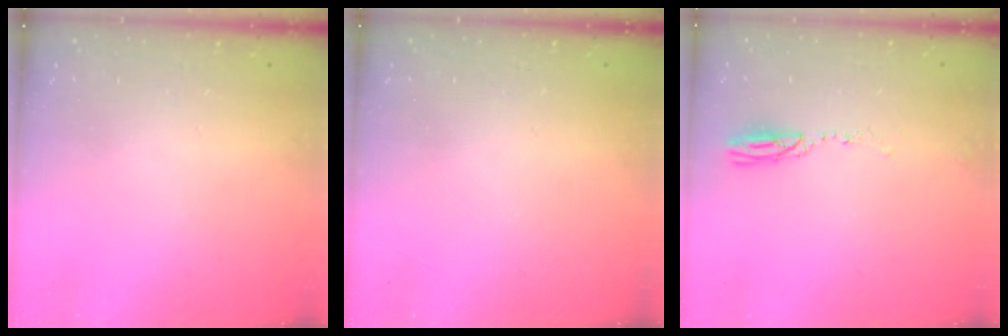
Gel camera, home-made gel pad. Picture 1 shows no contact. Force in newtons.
{"total": 0.0}
{"total": 3.3, "press": 3.2, "slide": 0.8}